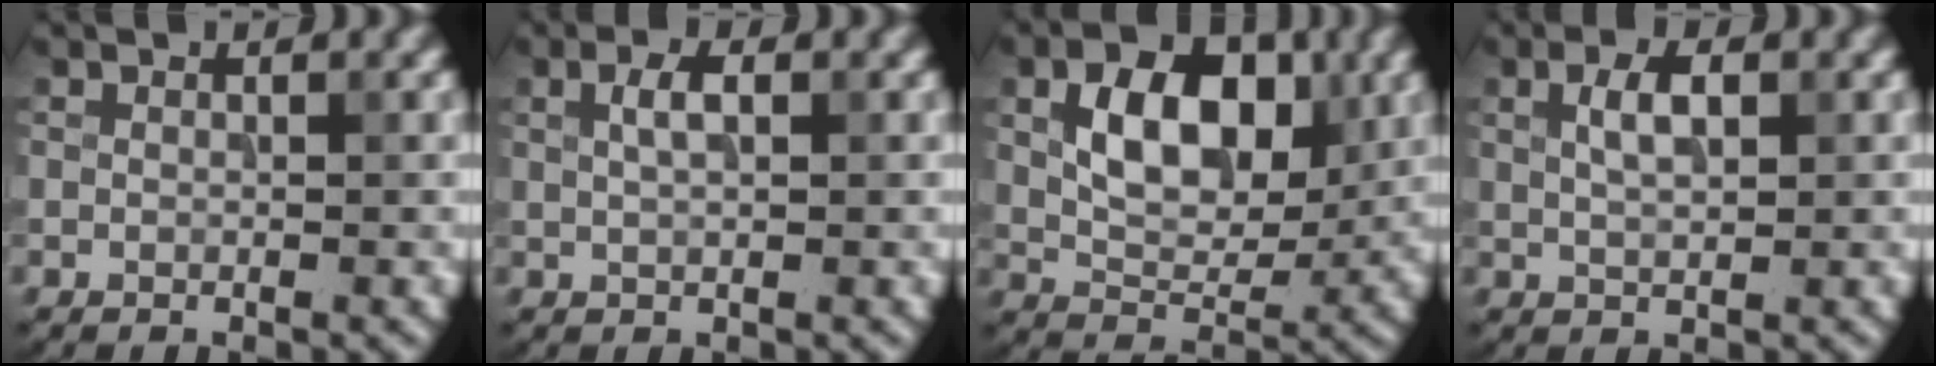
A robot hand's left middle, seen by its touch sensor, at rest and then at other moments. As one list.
[{"total": 1.8, "force": [0.6, 0.7, 1.6], "torque": [-0.032, 0.003, 0.010]}, {"total": 7.2, "force": [1.7, 4.5, 5.3], "torque": [-0.086, -0.002, 0.028]}, {"total": 2.5, "force": [0.8, 1.0, 2.2], "torque": [-0.044, 0.003, 0.016]}]